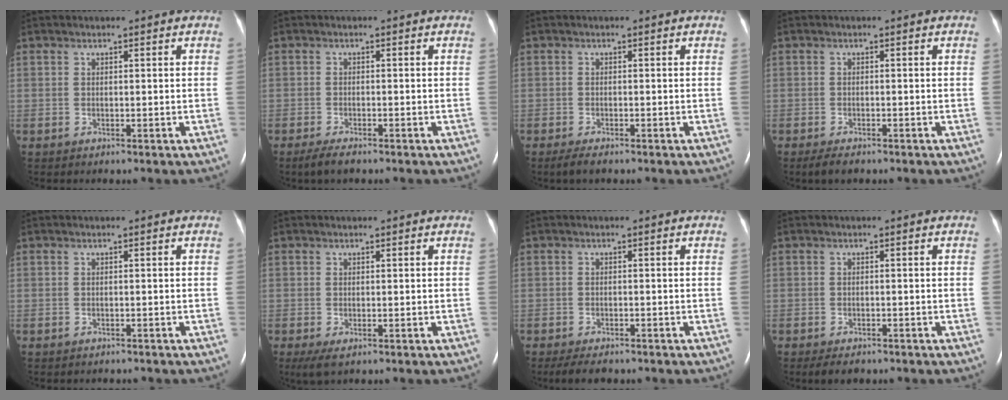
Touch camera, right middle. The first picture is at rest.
{"total": 2.5, "force": [-1.9, 0.6, 1.5], "torque": [-0.039, -0.007, -0.034]}
{"total": 1.8, "force": [-1.4, 0.4, 1.1], "torque": [-0.031, -0.006, -0.024]}
{"total": 2.2, "force": [-1.7, 0.7, 1.2], "torque": [-0.029, -0.005, -0.025]}
{"total": 1.3, "force": [-1.1, 0.4, 0.5], "torque": [-0.017, -0.003, -0.010]}
{"total": 2.2, "force": [-0.9, 0.8, 1.8], "torque": [-0.033, -0.006, -0.011]}
{"total": 3.9, "force": [-3.1, 1.3, 1.9], "torque": [-0.034, -0.009, -0.044]}
{"total": 2.4, "force": [-1.8, 1.1, 1.2], "torque": [-0.020, -0.004, -0.022]}